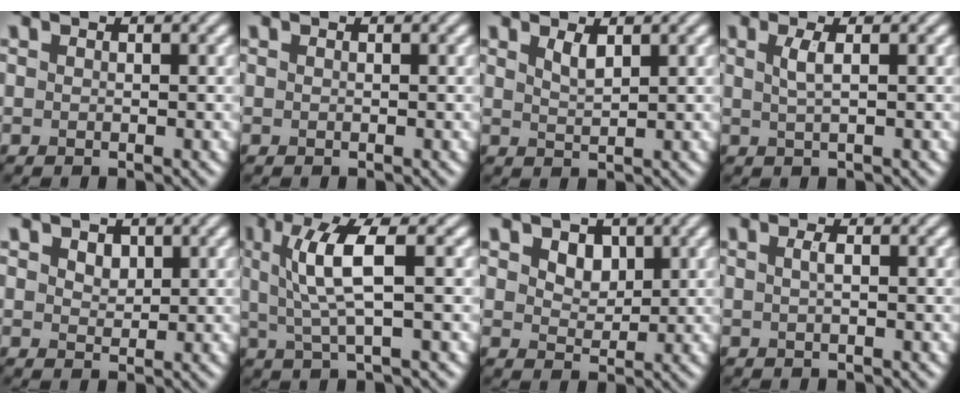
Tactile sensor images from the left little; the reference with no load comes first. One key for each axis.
{"total": 0.0}
{"total": 1.5, "fx": 1.0, "fy": 0.4, "fz": 1.0, "tx": -0.022, "ty": -0.001, "tz": 0.021}
{"total": 1.8, "fx": 0.5, "fy": 0.5, "fz": 1.6, "tx": -0.031, "ty": 0.001, "tz": 0.006}
{"total": 1.7, "fx": 0.9, "fy": 1.1, "fz": 0.9, "tx": -0.016, "ty": 0.001, "tz": 0.015}
{"total": 5.3, "fx": 1.1, "fy": 1.1, "fz": 5.1, "tx": -0.106, "ty": 0.004, "tz": 0.024}
{"total": 2.7, "fx": 1.2, "fy": 1.9, "fz": 1.4, "tx": -0.031, "ty": -0.006, "tz": 0.019}
{"total": 1.0, "fx": 0.1, "fy": 0.3, "fz": 1.0, "tx": -0.019, "ty": 0.006, "tz": 0.002}